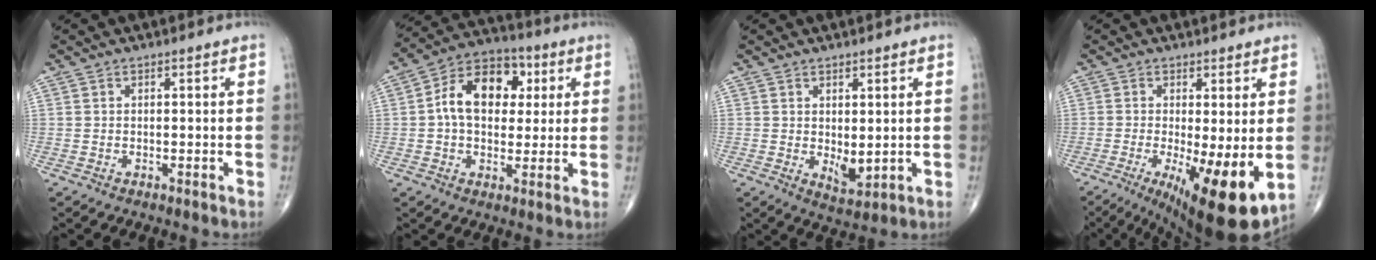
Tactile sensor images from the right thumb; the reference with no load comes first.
{"total": 13.5, "force": [2.4, 9.2, 9.6], "torque": [-0.128, 0.017, 0.029]}
{"total": 4.3, "force": [0.3, 2.2, 3.7], "torque": [-0.047, -0.016, 0.015]}
{"total": 13.1, "force": [-2.7, 3.4, 12.4], "torque": [-0.188, -0.023, -0.030]}